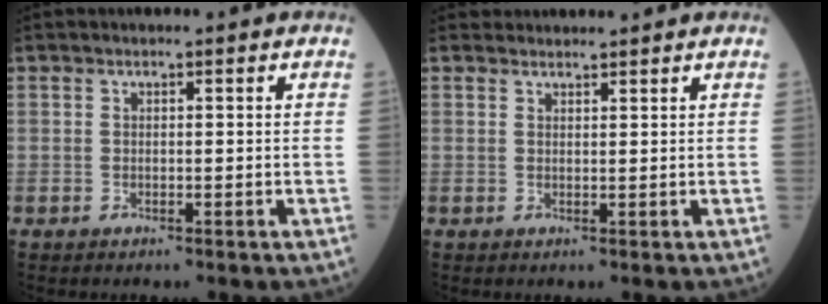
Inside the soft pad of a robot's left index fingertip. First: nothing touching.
{"total": 2.4, "force": [2.4, 0.4, -0.1], "torque": [-0.002, 0.019, 0.040]}